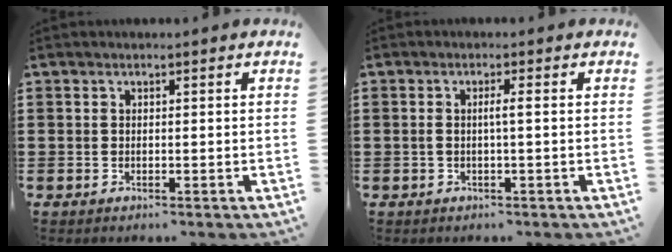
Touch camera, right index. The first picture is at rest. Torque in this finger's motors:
{"motor_torque": [0.39, -0.33, 0.01, 0.06]}